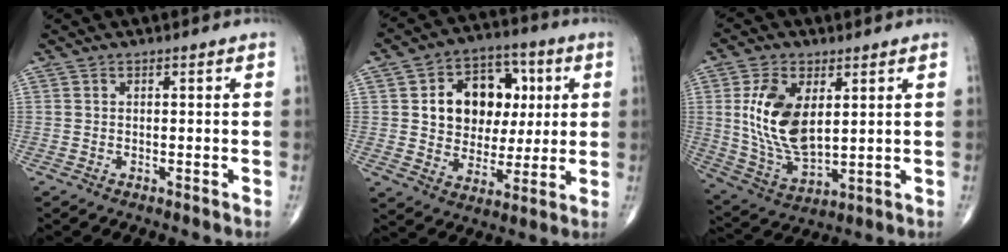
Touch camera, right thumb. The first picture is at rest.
{"total": 15.8, "force": [3.3, 12.2, 9.6], "torque": [-0.093, 0.009, 0.056]}
{"total": 14.5, "force": [3.1, 8.0, 11.7], "torque": [-0.218, -0.021, 0.070]}